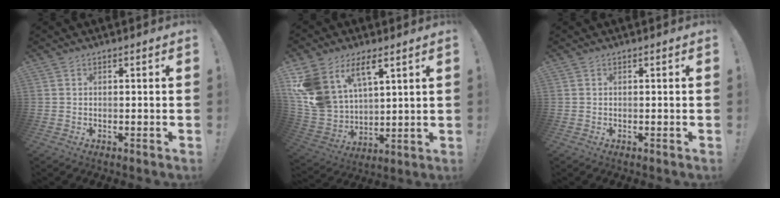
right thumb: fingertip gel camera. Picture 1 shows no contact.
{"total": 14.2, "force": [8.2, 9.0, 7.4], "torque": [-0.167, -0.051, 0.160]}
{"total": 0.0}